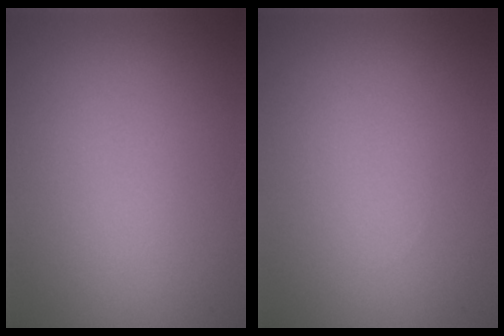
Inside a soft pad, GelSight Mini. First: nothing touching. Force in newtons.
{"total": 0.0}